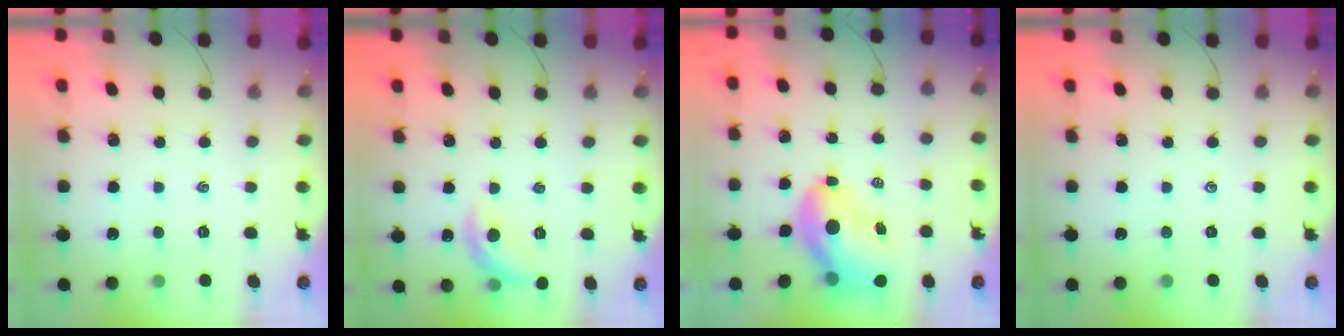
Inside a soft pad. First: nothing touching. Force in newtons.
{"total": 9.9, "press": 9.8, "slide": 1.1}
{"total": 8.8, "press": 8.4, "slide": 2.3}
{"total": 0.0}